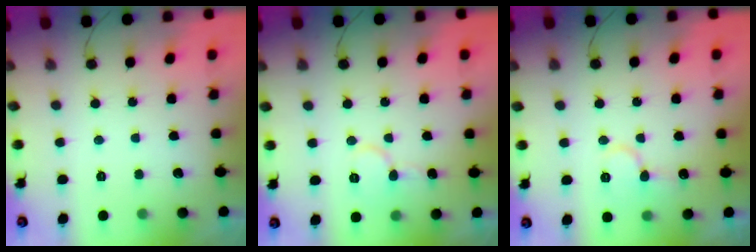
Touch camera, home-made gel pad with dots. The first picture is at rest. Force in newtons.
{"total": 6.3, "press": 6.3, "slide": 0.6}
{"total": 9.6, "press": 9.5, "slide": 1.3}